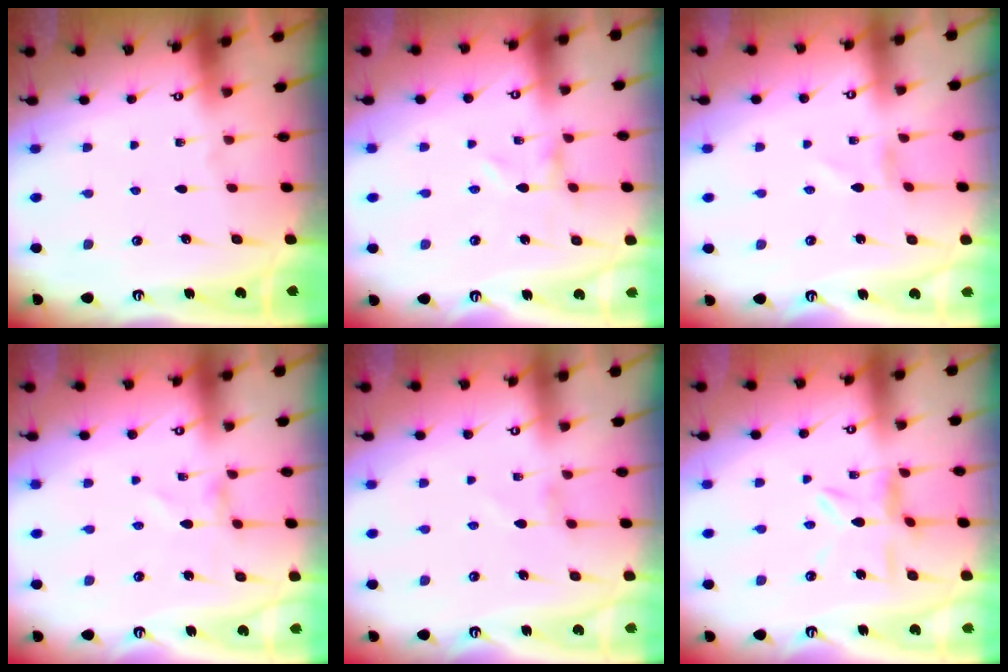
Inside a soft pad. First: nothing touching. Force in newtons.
{"total": 0.0}
{"total": 0.0}
{"total": 0.0}
{"total": 1.8, "press": 1.8, "slide": 0.4}
{"total": 6.8, "press": 6.8, "slide": 0.6}